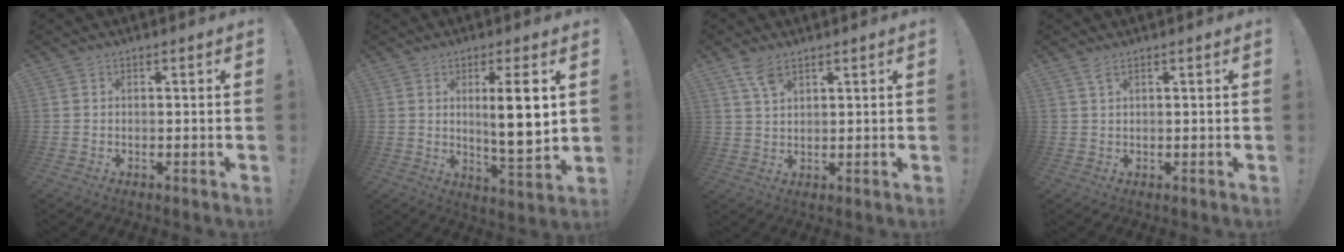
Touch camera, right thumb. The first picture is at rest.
{"total": 10.9, "force": [2.6, 1.8, 10.4], "torque": [-0.153, -0.014, 0.036]}
{"total": 5.4, "force": [3.6, 2.2, 3.4], "torque": [-0.059, -0.018, 0.065]}
{"total": 2.0, "force": [1.2, 0.5, 1.5], "torque": [-0.025, -0.002, 0.021]}